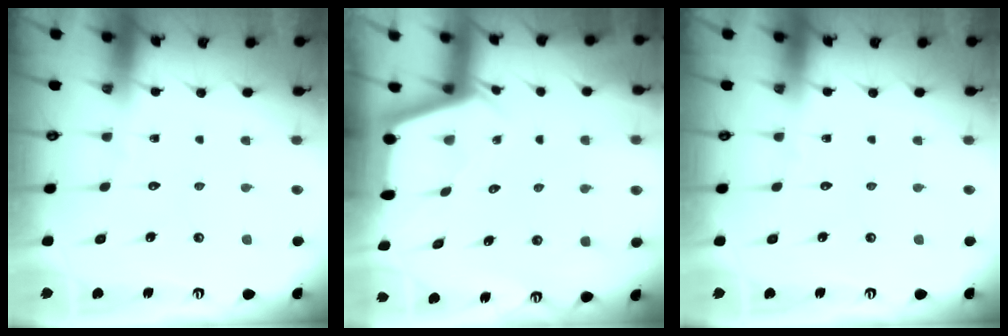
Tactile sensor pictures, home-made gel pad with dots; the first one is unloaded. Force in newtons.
{"total": 2.2, "press": 2.2, "slide": 0.3}
{"total": 0.0}